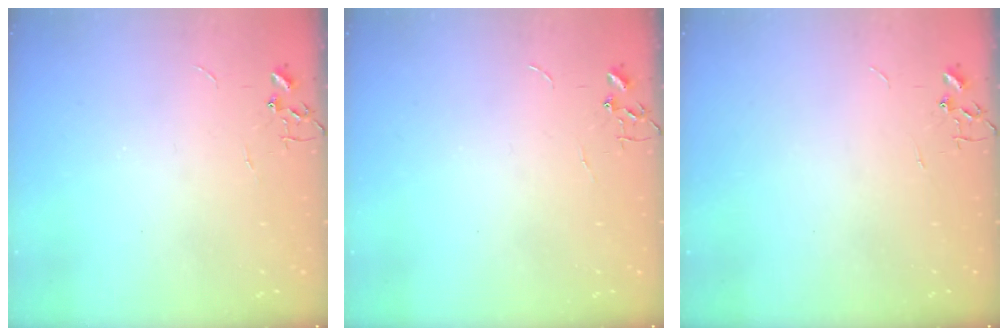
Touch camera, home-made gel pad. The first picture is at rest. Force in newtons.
{"total": 0.0}
{"total": 0.0}